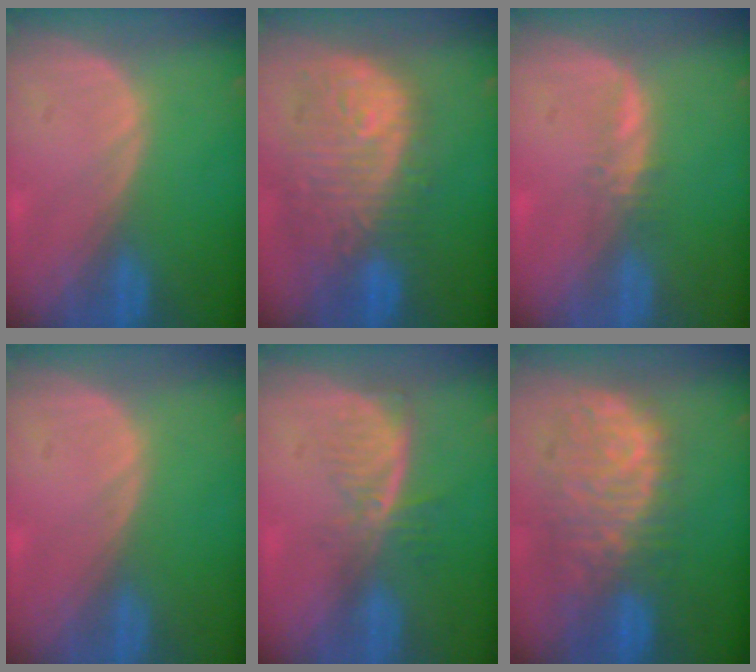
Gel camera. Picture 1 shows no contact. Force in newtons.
{"total": 12.0, "press": 10.7, "slide": 5.3}
{"total": 1.6, "press": 1.5, "slide": 0.5}
{"total": 0.0}
{"total": 5.9, "press": 5.0, "slide": 3.1}
{"total": 11.0, "press": 9.6, "slide": 5.4}